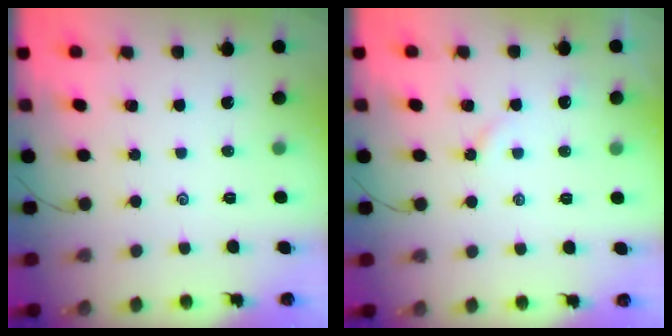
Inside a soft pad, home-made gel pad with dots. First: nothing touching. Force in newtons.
{"total": 4.6, "press": 4.5, "slide": 0.5}